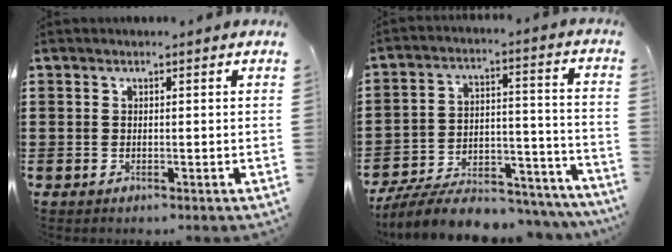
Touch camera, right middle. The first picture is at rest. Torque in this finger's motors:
{"motor_torque": [1.55, -0.59, 1.05, 0.21]}